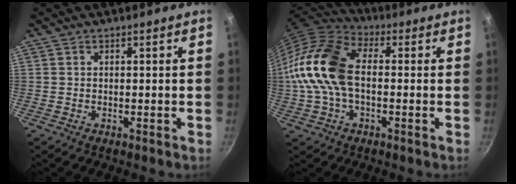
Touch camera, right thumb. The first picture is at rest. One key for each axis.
{"total": 15.9, "fx": -0.2, "fy": 9.9, "fz": 12.4, "tx": -0.233, "ty": 0.035, "tz": -0.022}